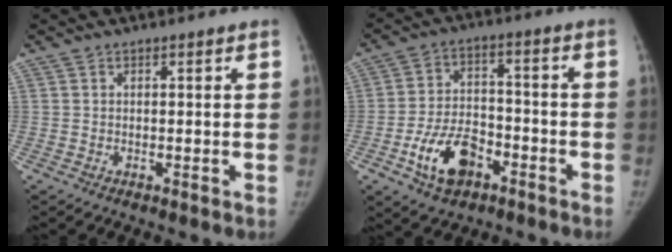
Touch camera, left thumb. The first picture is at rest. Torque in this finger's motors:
{"motor_torque": [-0.84, 1.89, 1.24, 0.49, 0.09]}